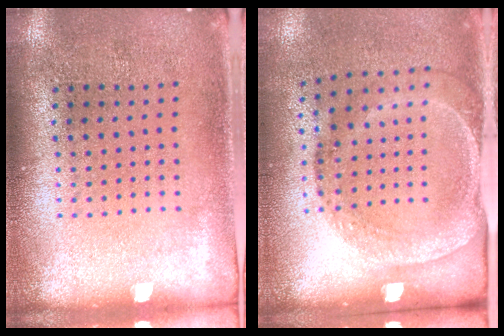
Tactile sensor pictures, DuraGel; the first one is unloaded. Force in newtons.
{"total": 1.8, "press": 1.2, "slide": 1.4}